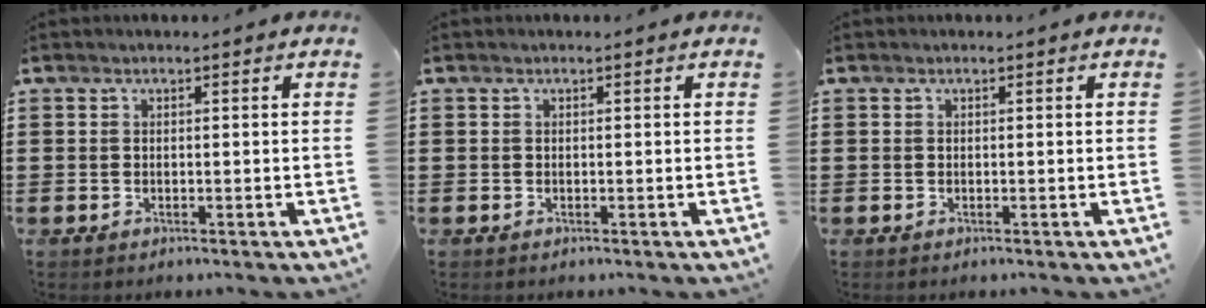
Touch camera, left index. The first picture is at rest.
{"total": 0.0}
{"total": 0.0}